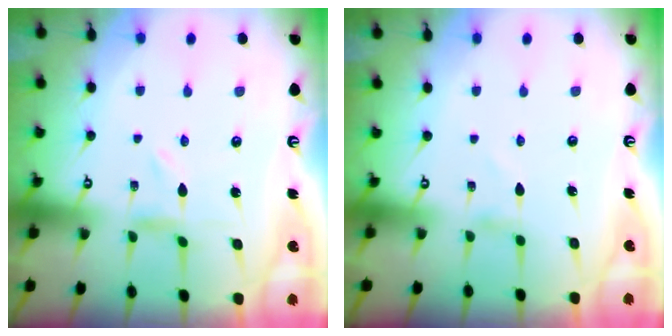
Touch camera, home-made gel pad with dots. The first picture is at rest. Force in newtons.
{"total": 1.1, "press": 1.1, "slide": 0.1}